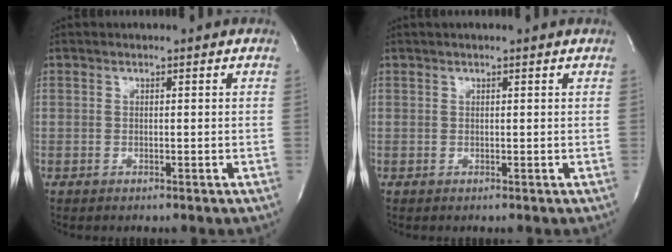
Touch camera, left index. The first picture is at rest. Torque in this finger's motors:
{"motor_torque": [0.27, -0.20, 0.00, 0.00]}